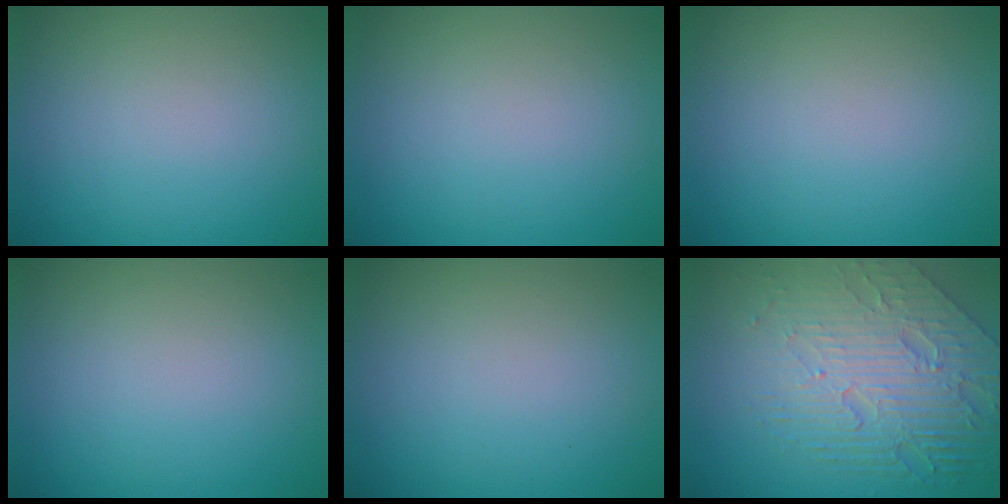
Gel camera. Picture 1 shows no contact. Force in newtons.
{"total": 0.0}
{"total": 0.0}
{"total": 0.0}
{"total": 0.0}
{"total": 8.4, "press": 5.6, "slide": 6.3}